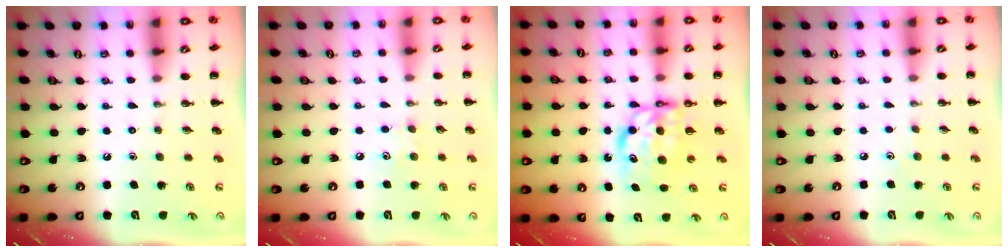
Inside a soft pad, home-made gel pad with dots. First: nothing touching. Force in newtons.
{"total": 5.2, "press": 5.0, "slide": 1.3}
{"total": 7.1, "press": 7.0, "slide": 1.4}
{"total": 2.6, "press": 2.5, "slide": 0.8}